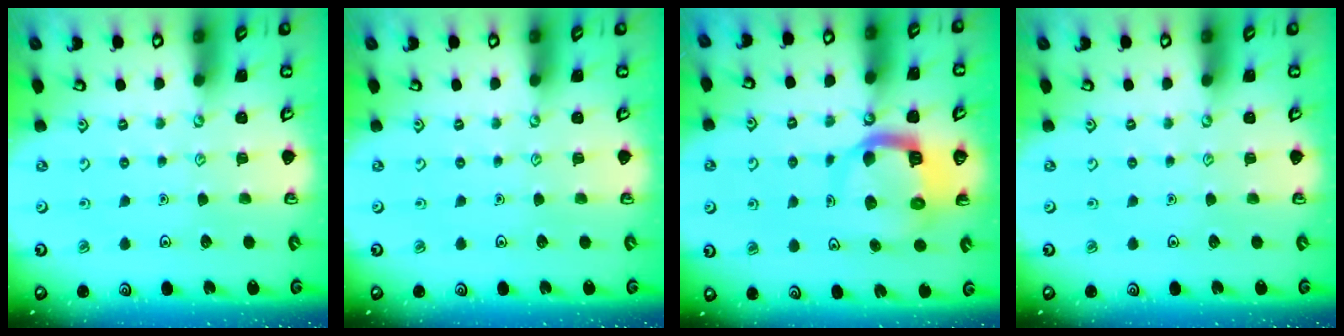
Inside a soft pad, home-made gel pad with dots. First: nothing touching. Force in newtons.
{"total": 0.0}
{"total": 9.4, "press": 9.3, "slide": 1.3}
{"total": 0.0}